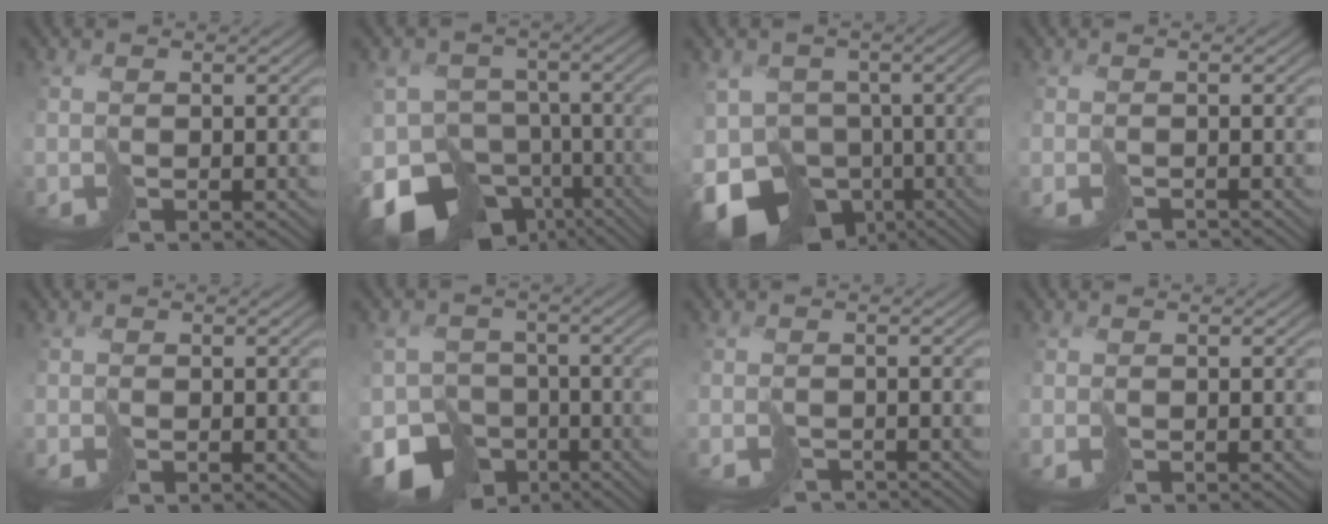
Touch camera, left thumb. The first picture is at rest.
{"total": 13.4, "force": [-8.9, 7.8, 6.3], "torque": [-0.128, -0.024, -0.128]}
{"total": 11.9, "force": [-7.1, 7.6, 5.8], "torque": [-0.126, -0.023, -0.110]}
{"total": 1.7, "force": [-1.6, 0.5, 0.2], "torque": [0.008, -0.002, -0.030]}
{"total": 0.0}
{"total": 11.1, "force": [-7.4, 7.0, 4.3], "torque": [-0.084, -0.021, -0.124]}
{"total": 2.6, "force": [-2.5, 0.6, 0.2], "torque": [0.011, -0.007, -0.041]}
{"total": 0.6, "force": [-0.6, 0.0, -0.2], "torque": [0.006, -0.002, -0.010]}